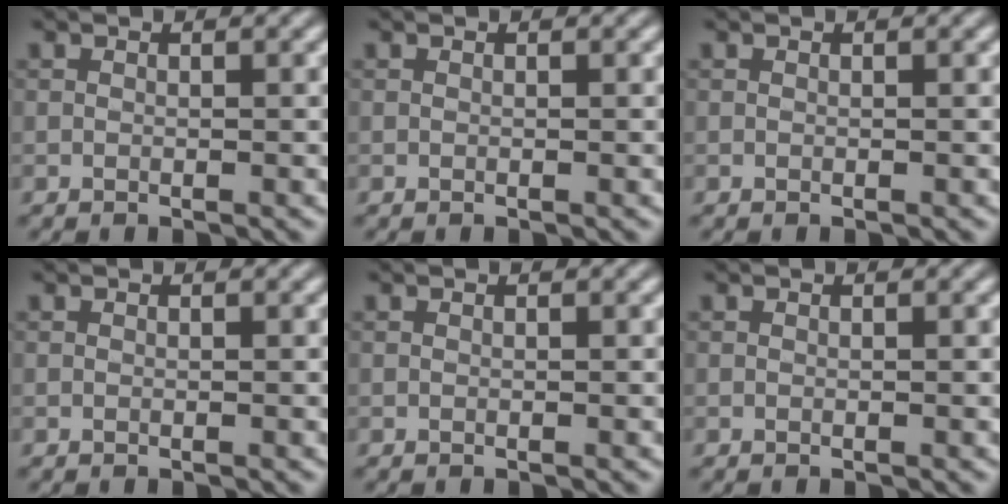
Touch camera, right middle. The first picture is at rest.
{"total": 0.0}
{"total": 0.0}
{"total": 0.0}
{"total": 0.0}
{"total": 0.0}